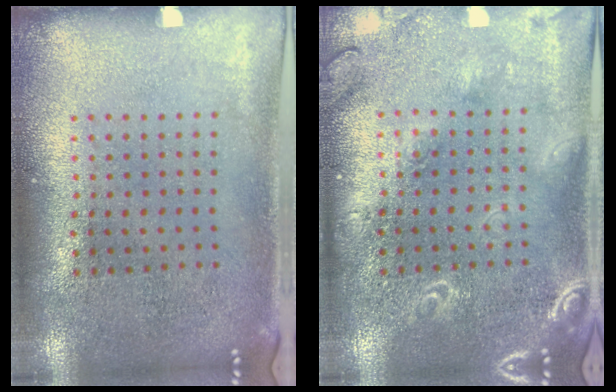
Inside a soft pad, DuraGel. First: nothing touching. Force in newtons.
{"total": 1.8, "press": 1.7, "slide": 0.2}